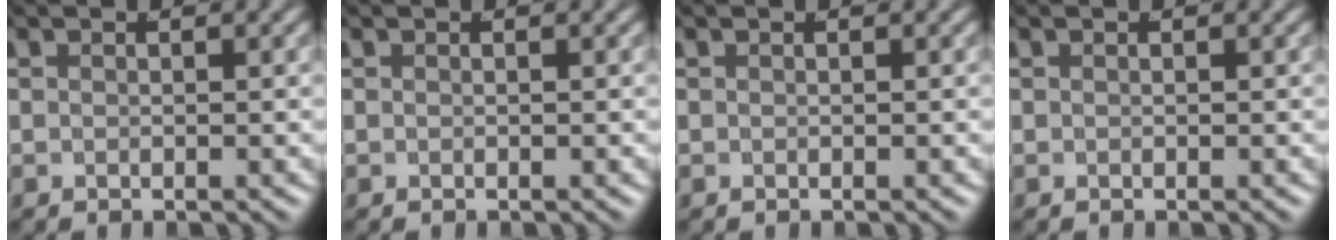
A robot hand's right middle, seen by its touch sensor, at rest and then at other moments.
{"total": 0.0}
{"total": 0.0}
{"total": 0.0}